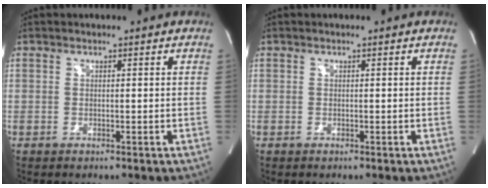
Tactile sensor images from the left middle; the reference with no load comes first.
{"total": 0.0}